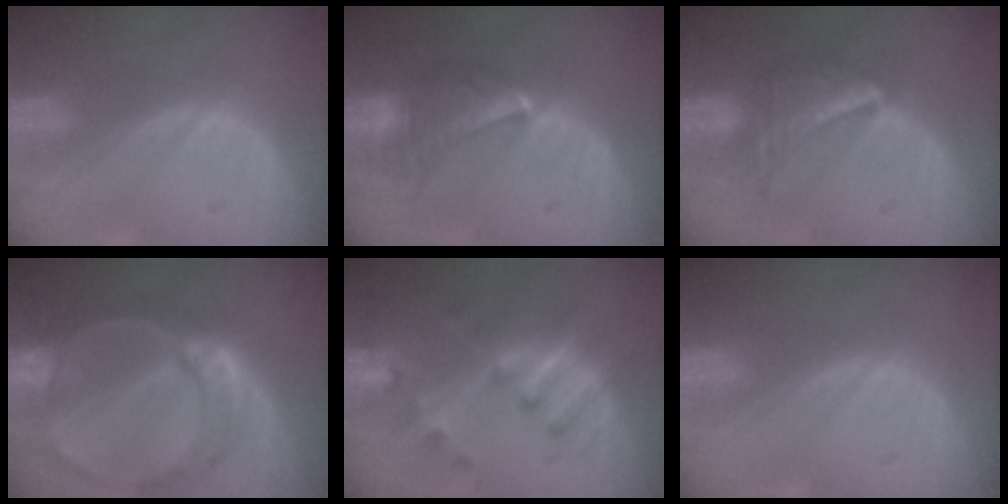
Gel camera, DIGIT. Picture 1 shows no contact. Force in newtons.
{"total": 6.8, "press": 6.3, "slide": 2.6}
{"total": 7.3, "press": 6.3, "slide": 3.5}
{"total": 10.2, "press": 8.6, "slide": 5.5}
{"total": 7.5, "press": 7.0, "slide": 2.7}
{"total": 0.0}